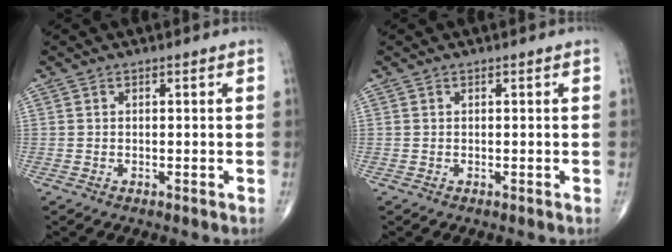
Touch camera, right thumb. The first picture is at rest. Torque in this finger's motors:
{"motor_torque": [0.00, 0.00, 0.00, 0.00, 0.00]}